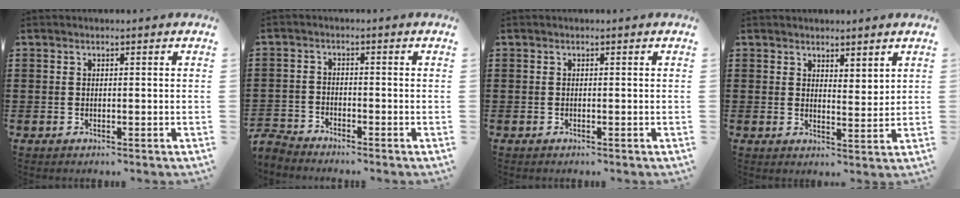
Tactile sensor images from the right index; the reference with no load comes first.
{"total": 2.6, "force": [-2.6, 0.4, -0.1], "torque": [-0.013, -0.003, -0.058]}
{"total": 0.0}
{"total": 2.6, "force": [2.5, 0.7, 0.0], "torque": [-0.008, 0.000, 0.049]}